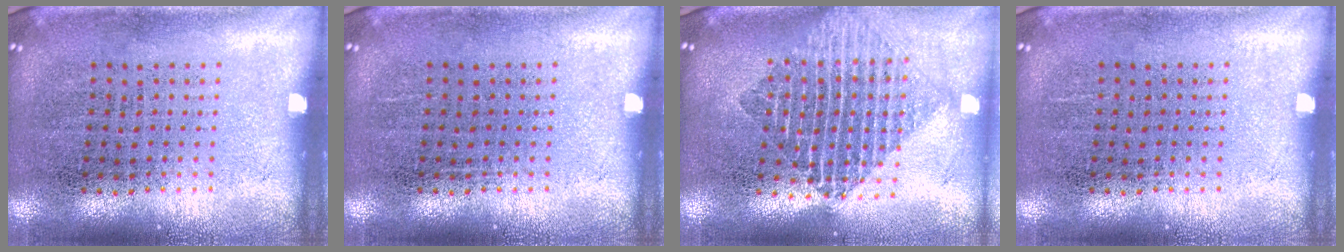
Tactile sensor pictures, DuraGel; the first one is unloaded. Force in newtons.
{"total": 0.0}
{"total": 1.9, "press": 1.6, "slide": 1.0}
{"total": 0.0}